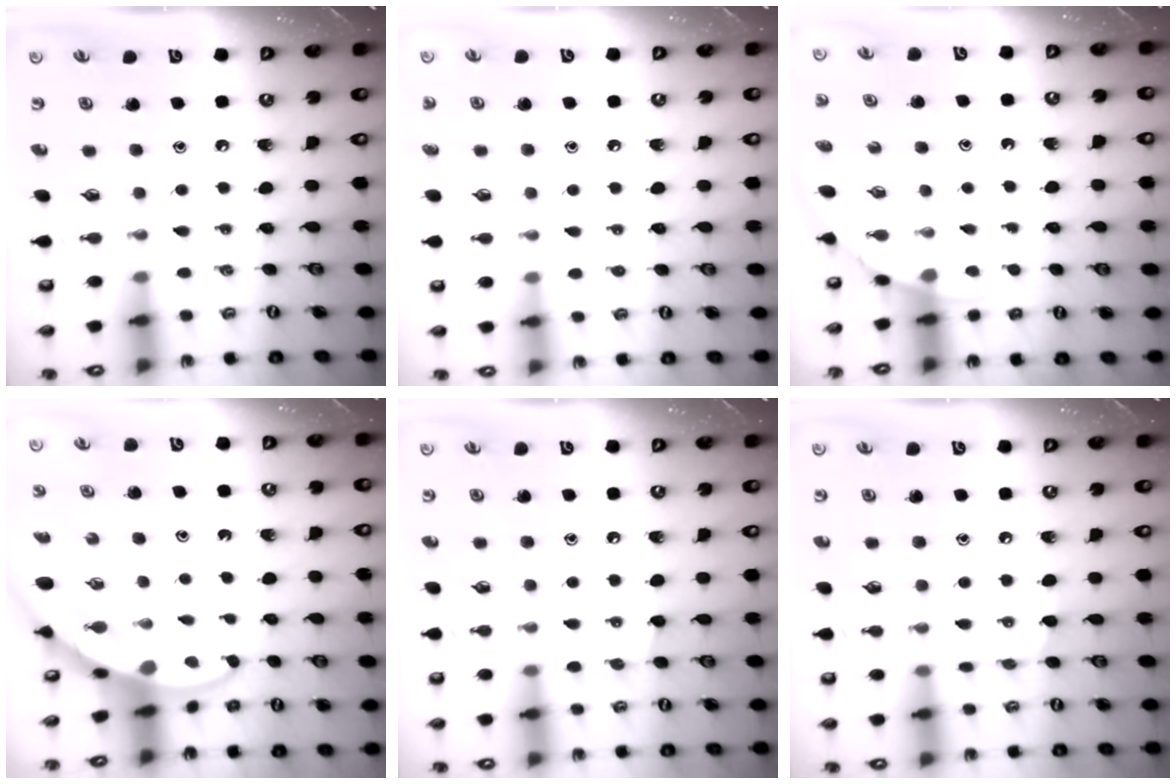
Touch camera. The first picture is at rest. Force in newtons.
{"total": 2.4, "press": 2.4, "slide": 0.2}
{"total": 2.6, "press": 2.6, "slide": 0.1}
{"total": 3.1, "press": 3.1, "slide": 0.3}
{"total": 7.2, "press": 7.2, "slide": 0.6}
{"total": 7.8, "press": 7.7, "slide": 0.5}